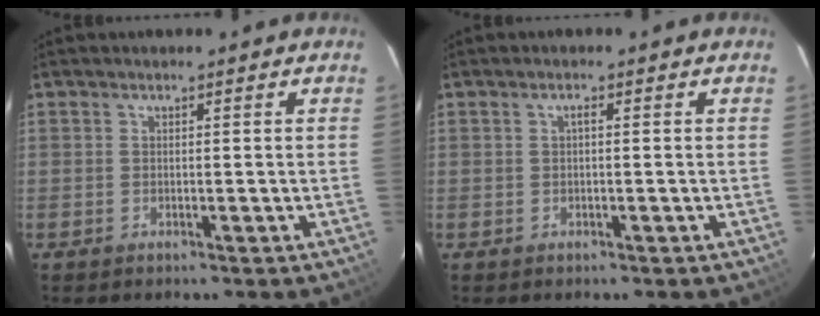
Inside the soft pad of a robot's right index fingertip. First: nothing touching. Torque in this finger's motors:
{"motor_torque": [0.17, -0.05, 0.18, 0.04]}